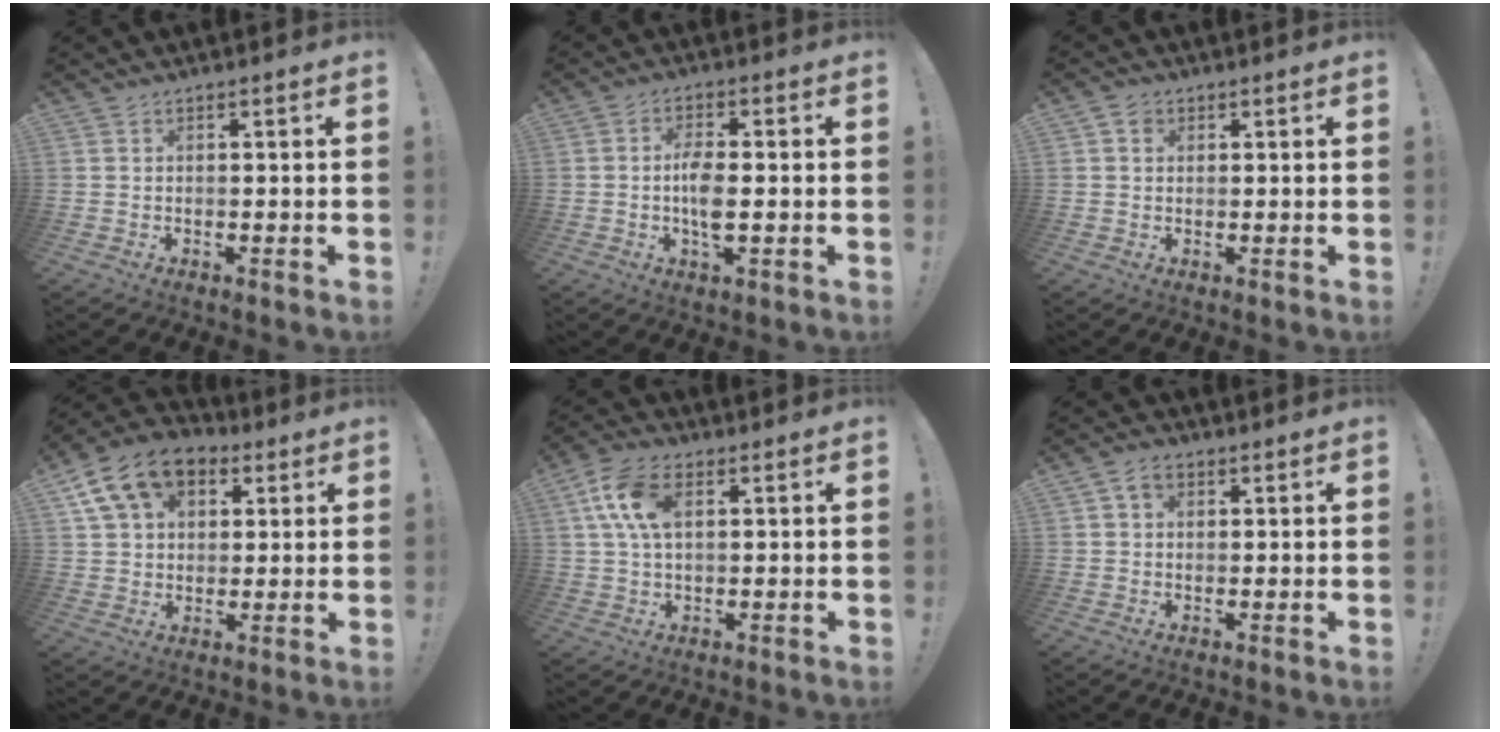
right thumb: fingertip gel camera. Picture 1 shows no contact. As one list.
[{"total": 6.3, "force": [-0.4, 2.2, 6.0], "torque": [-0.111, -0.005, -0.010]}, {"total": 2.2, "force": [0.7, 1.9, 0.8], "torque": [-0.004, -0.002, 0.010]}, {"total": 15.0, "force": [6.7, 10.6, 8.2], "torque": [-0.137, -0.018, 0.132]}, {"total": 11.1, "force": [3.0, 6.4, 8.6], "torque": [-0.177, 0.008, 0.057]}, {"total": 4.2, "force": [1.5, 3.0, 2.5], "torque": [-0.039, 0.003, 0.028]}]